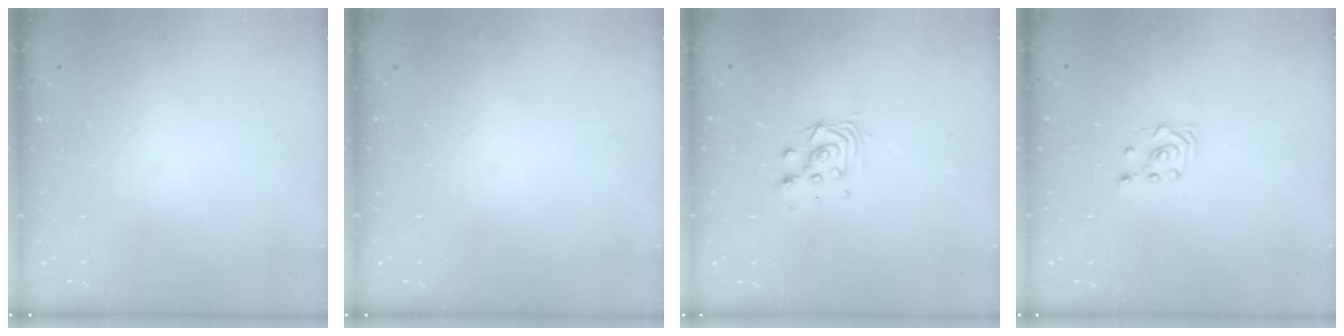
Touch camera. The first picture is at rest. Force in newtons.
{"total": 0.0}
{"total": 4.9, "press": 4.9, "slide": 0.4}
{"total": 2.9, "press": 2.6, "slide": 1.4}